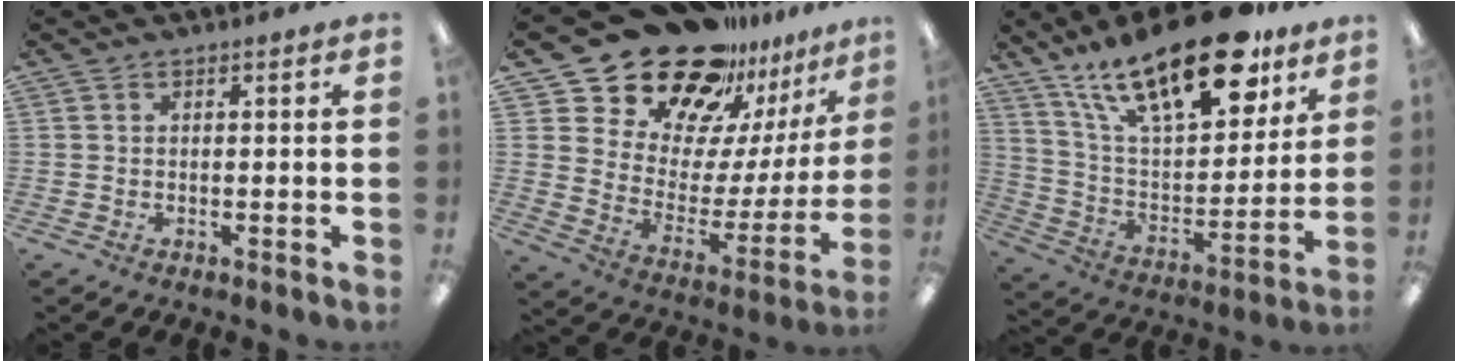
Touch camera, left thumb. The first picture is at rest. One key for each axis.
{"total": 25.0, "fx": 20.8, "fy": 11.1, "fz": 8.4, "tx": -0.157, "ty": -0.145, "tz": 0.388}
{"total": 24.7, "fx": 16.8, "fy": 9.4, "fz": 15.4, "tx": -0.261, "ty": -0.093, "tz": 0.289}